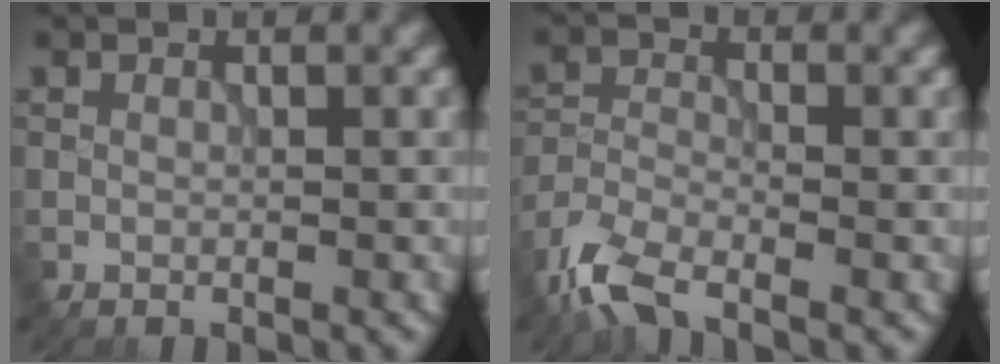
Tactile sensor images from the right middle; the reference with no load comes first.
{"total": 5.1, "force": [-4.0, 1.6, 2.8], "torque": [-0.062, -0.009, -0.093]}